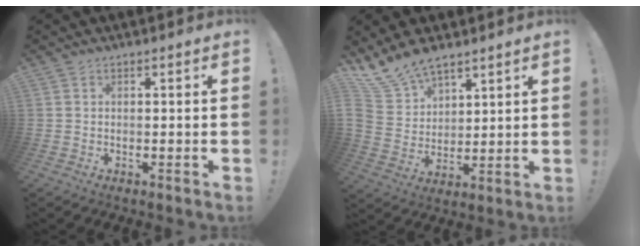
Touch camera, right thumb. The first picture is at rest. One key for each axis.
{"total": 12.1, "fx": 9.9, "fy": 5.8, "fz": 3.7, "tx": -0.095, "ty": -0.064, "tz": 0.196}